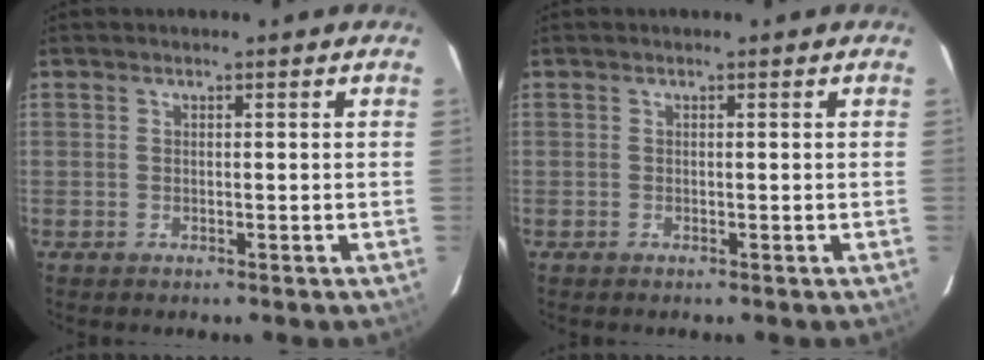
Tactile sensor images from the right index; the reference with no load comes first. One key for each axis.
{"total": 0.0}